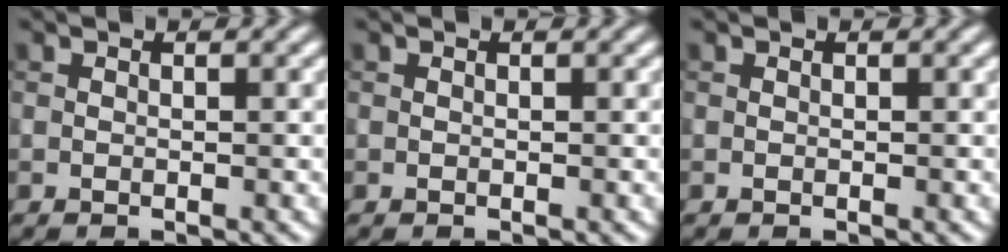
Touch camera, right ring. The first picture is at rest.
{"total": 0.0}
{"total": 0.0}